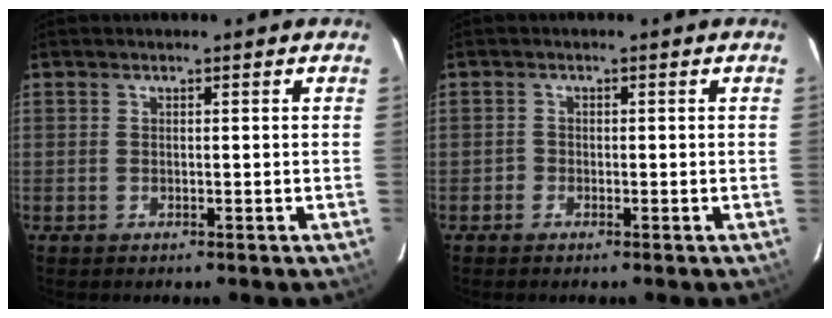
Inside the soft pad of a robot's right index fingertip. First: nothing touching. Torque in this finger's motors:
{"motor_torque": [0.19, 0.04, -0.38, -0.17]}